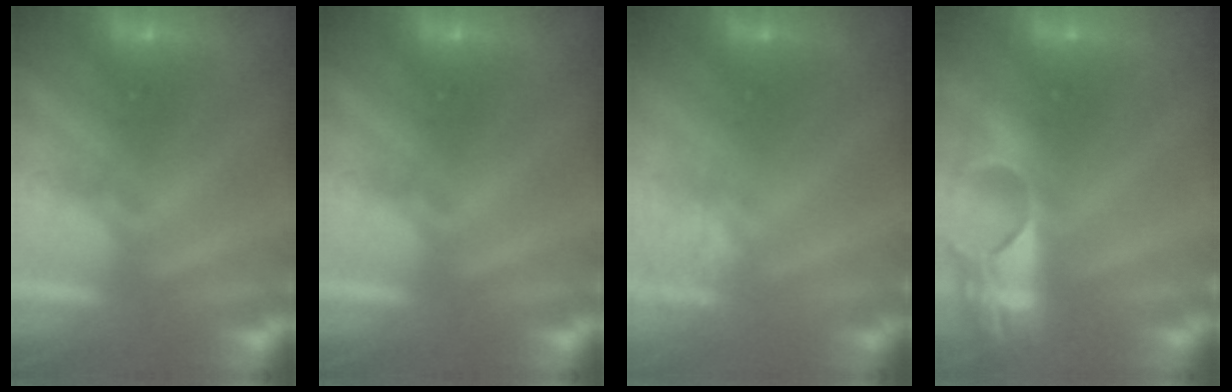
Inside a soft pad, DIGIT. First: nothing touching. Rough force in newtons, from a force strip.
{"total": 0.0}
{"total": 2.6}
{"total": 4.8}